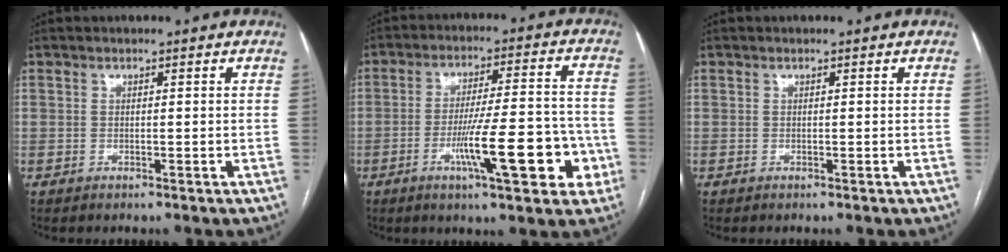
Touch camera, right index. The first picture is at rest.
{"total": 14.1, "force": [-5.0, 2.4, 12.9], "torque": [-0.201, 0.012, -0.071]}
{"total": 0.0}